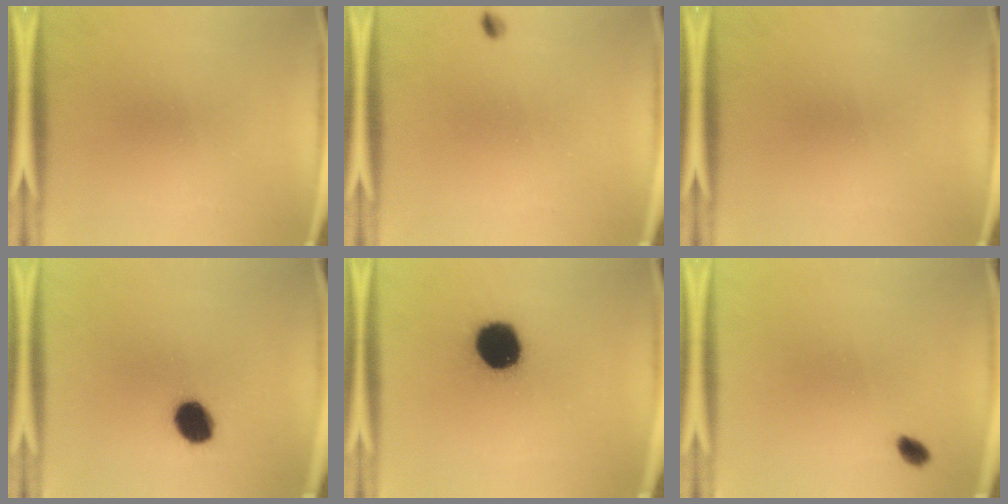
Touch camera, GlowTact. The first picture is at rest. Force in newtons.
{"total": 1.0}
{"total": 0.0}
{"total": 8.8}
{"total": 16.0}
{"total": 1.9}